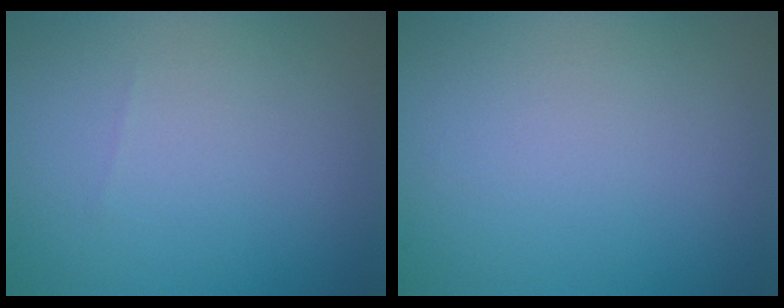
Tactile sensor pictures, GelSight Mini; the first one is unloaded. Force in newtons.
{"total": 0.0}